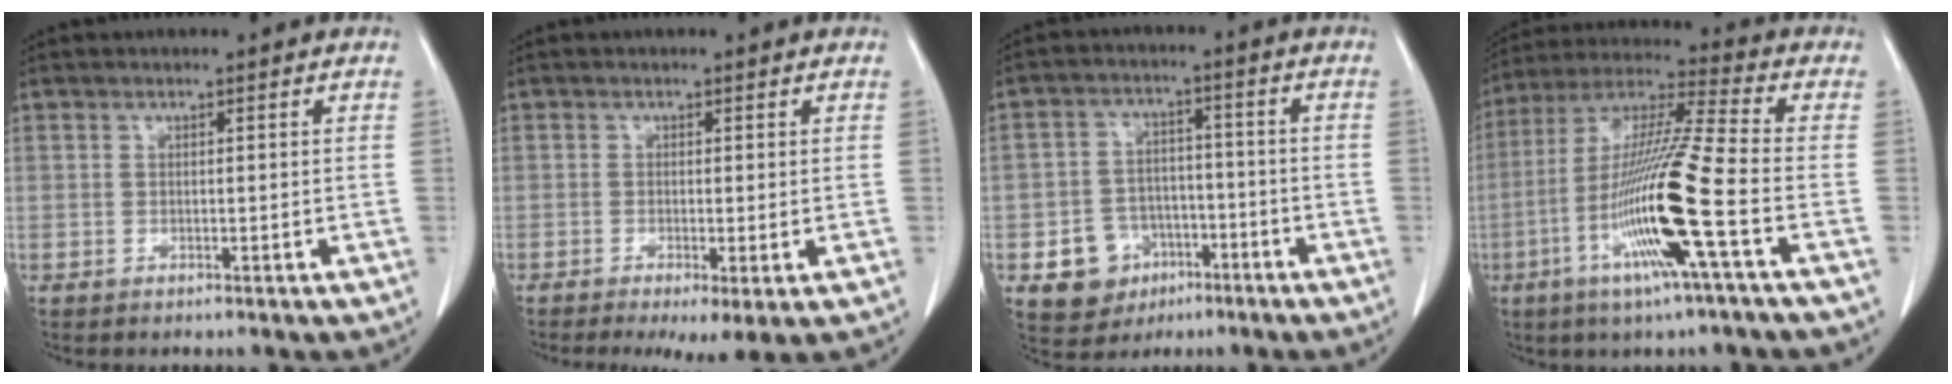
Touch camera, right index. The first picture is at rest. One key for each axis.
{"total": 4.7, "fx": -2.2, "fy": 1.0, "fz": 4.1, "tx": -0.055, "ty": -0.016, "tz": -0.031}
{"total": 8.1, "fx": -3.6, "fy": 6.8, "fz": 2.5, "tx": -0.045, "ty": 0.015, "tz": -0.049}
{"total": 16.6, "fx": -5.3, "fy": -1.0, "fz": 15.8, "tx": -0.313, "ty": -0.014, "tz": -0.108}